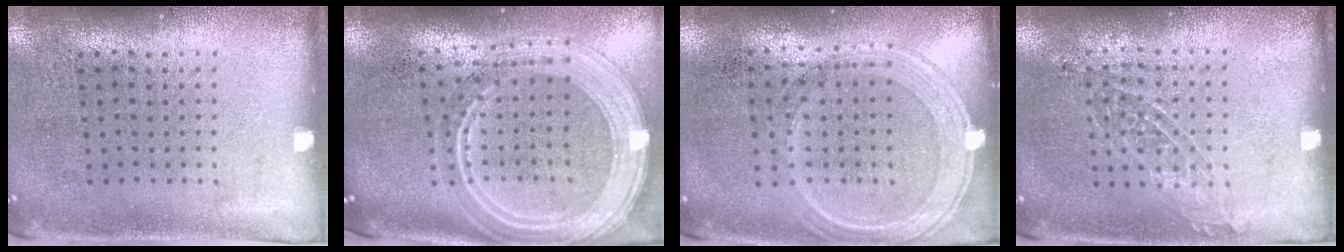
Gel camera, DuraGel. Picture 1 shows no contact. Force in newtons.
{"total": 3.0, "press": 2.4, "slide": 1.7}
{"total": 1.2, "press": 1.2, "slide": 0.4}
{"total": 1.1, "press": 1.0, "slide": 0.3}